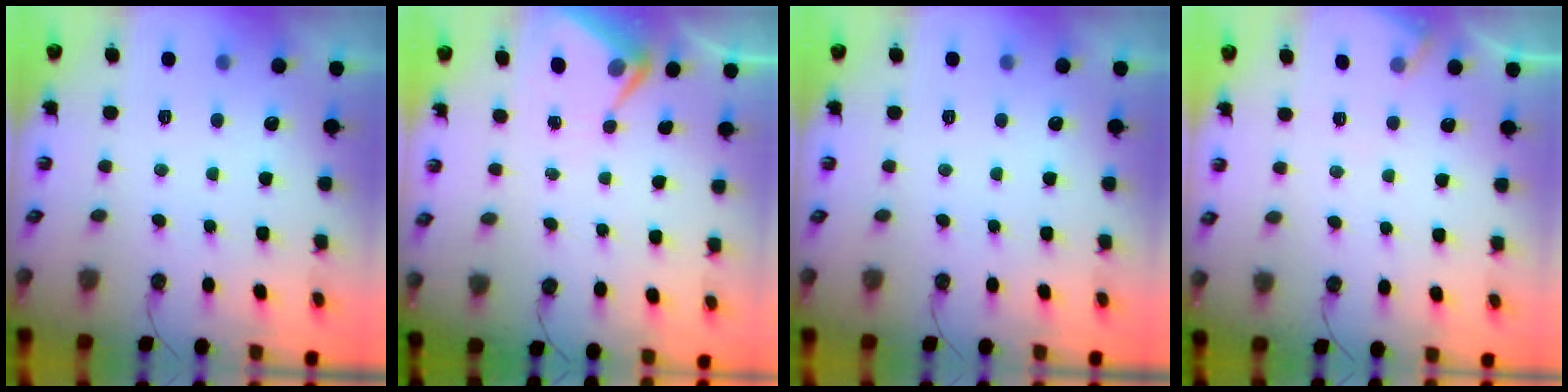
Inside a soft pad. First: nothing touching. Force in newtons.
{"total": 6.5, "press": 6.4, "slide": 0.6}
{"total": 0.0}
{"total": 4.0, "press": 3.9, "slide": 0.6}